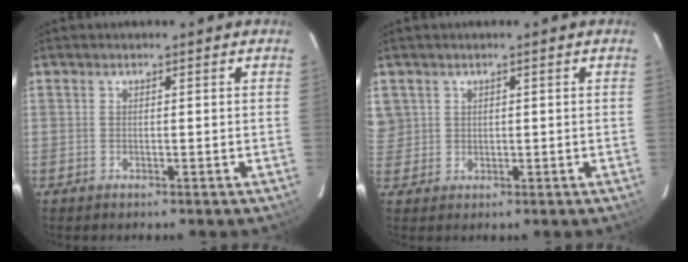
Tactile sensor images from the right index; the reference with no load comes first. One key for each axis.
{"total": 4.2, "fx": 1.5, "fy": 3.9, "fz": 0.6, "tx": -0.002, "ty": 0.011, "tz": 0.033}